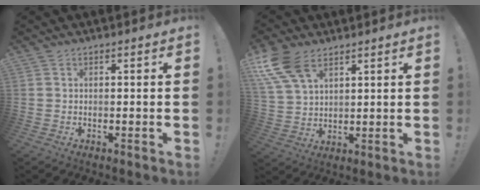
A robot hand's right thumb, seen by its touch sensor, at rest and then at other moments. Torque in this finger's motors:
{"motor_torque": [0.18, 0.18, 0.30, 0.23, 0.30]}